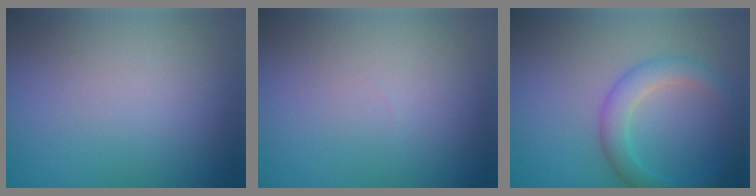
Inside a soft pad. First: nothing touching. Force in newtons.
{"total": 0.0}
{"total": 3.2, "press": 3.2, "slide": 0.2}